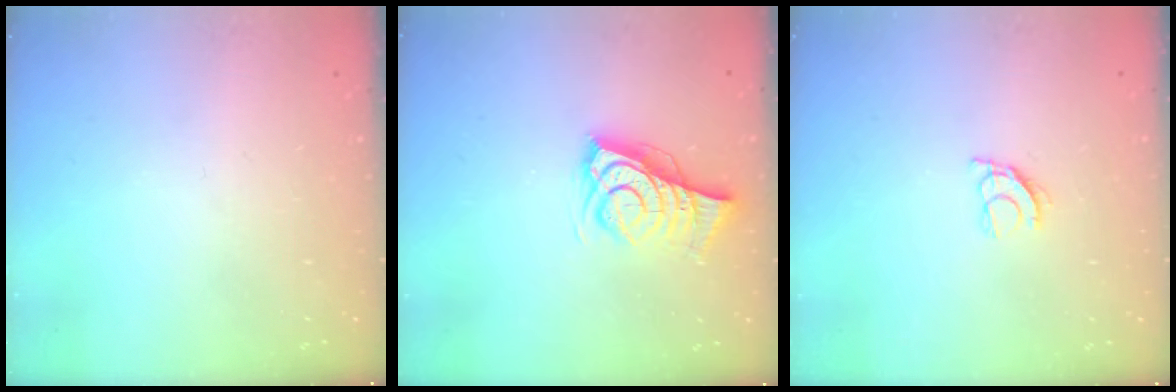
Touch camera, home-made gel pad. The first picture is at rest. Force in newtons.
{"total": 9.2, "press": 8.9, "slide": 2.5}
{"total": 5.4, "press": 5.3, "slide": 0.8}